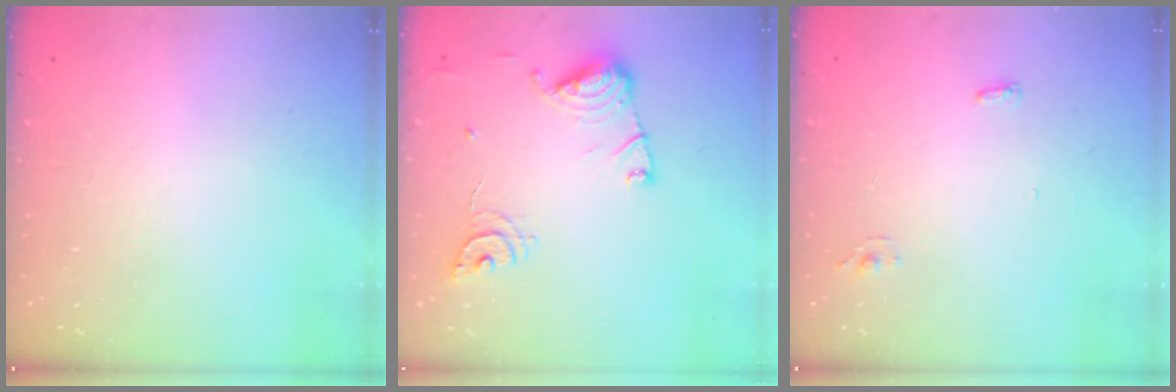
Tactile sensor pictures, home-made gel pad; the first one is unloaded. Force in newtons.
{"total": 13.7, "press": 13.6, "slide": 1.5}
{"total": 3.6, "press": 3.2, "slide": 1.6}